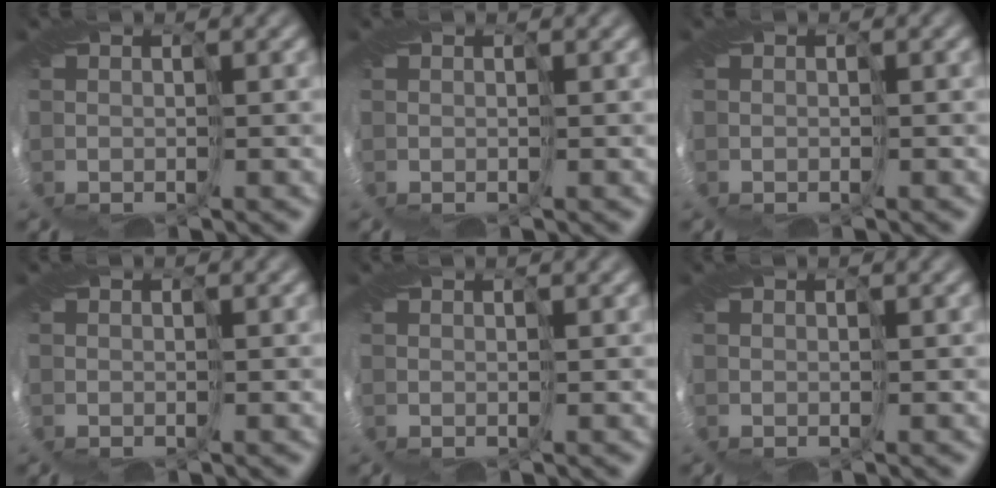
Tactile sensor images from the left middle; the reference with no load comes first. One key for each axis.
{"total": 0.0}
{"total": 0.0}
{"total": 0.0}
{"total": 0.8, "fx": 0.8, "fy": -0.2, "fz": 0.2, "tx": -0.003, "ty": 0.003, "tz": 0.008}
{"total": 0.5, "fx": 0.4, "fy": -0.3, "fz": 0.0, "tx": 0.000, "ty": 0.005, "tz": 0.005}